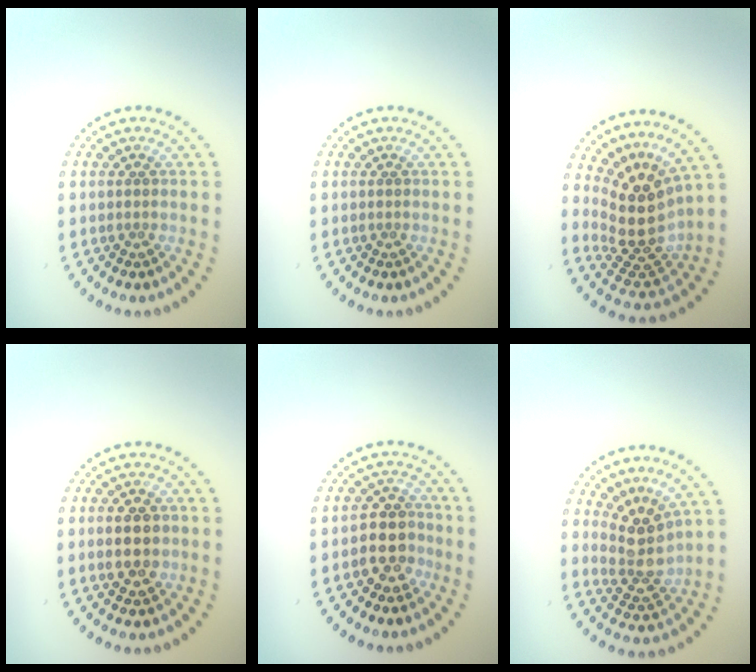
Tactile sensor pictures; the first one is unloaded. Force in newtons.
{"total": 0.0}
{"total": 5.1, "press": 3.6, "slide": 3.6}
{"total": 2.8, "press": 2.8, "slide": 0.2}
{"total": 3.1, "press": 2.7, "slide": 1.4}
{"total": 3.7, "press": 2.8, "slide": 2.4}